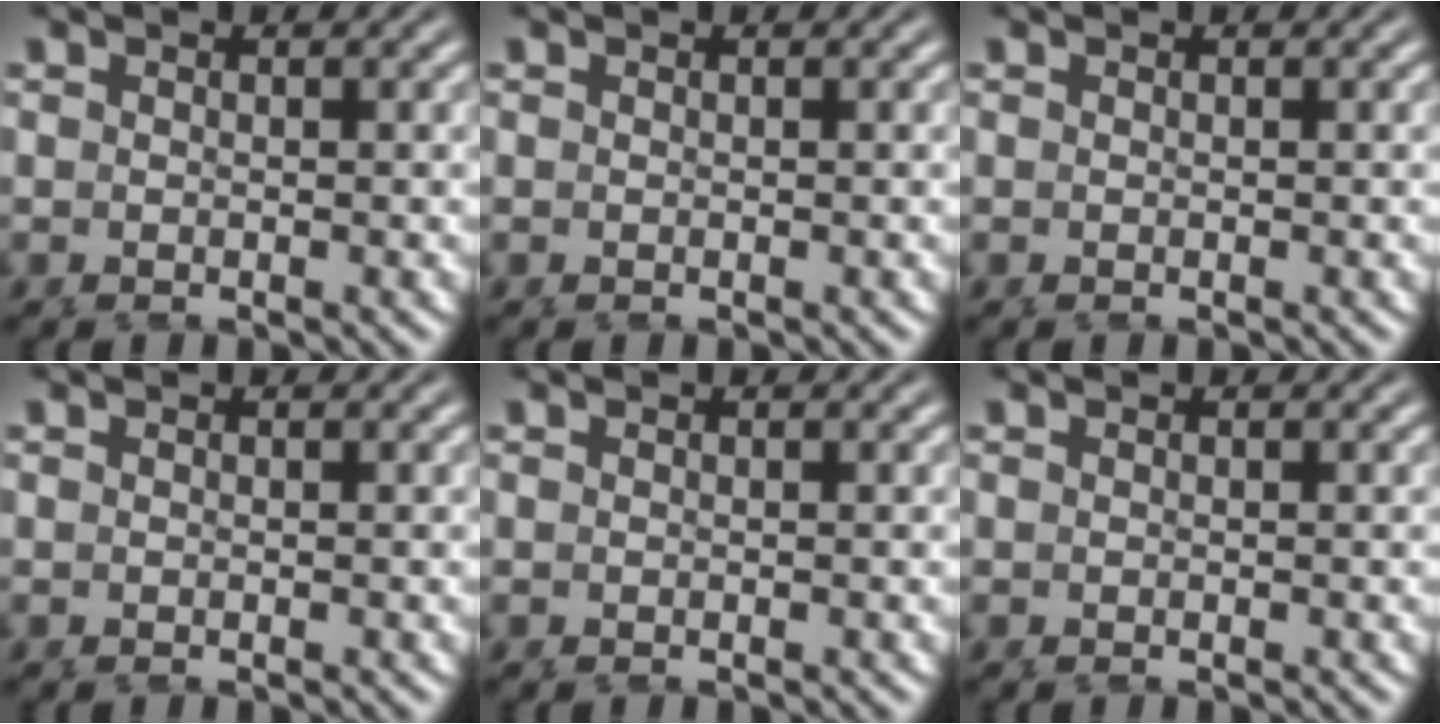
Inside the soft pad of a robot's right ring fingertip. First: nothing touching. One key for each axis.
{"total": 0.0}
{"total": 0.0}
{"total": 0.0}
{"total": 0.0}
{"total": 0.0}